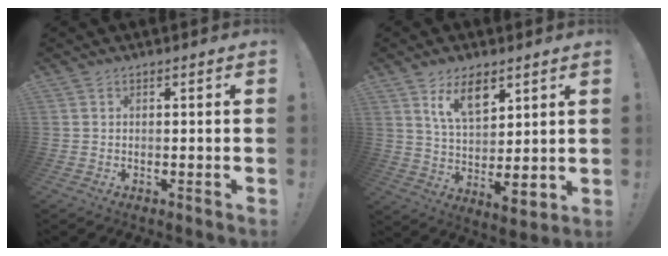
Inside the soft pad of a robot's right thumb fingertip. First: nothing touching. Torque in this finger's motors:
{"motor_torque": [1.66, 2.10, 0.10, 0.21, 0.22]}